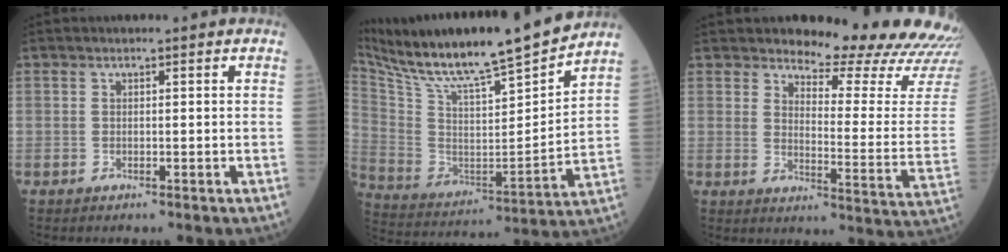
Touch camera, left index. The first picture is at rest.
{"total": 23.6, "force": [20.4, 1.4, 11.8], "torque": [-0.220, -0.026, 0.334]}
{"total": 17.1, "force": [16.3, 0.6, 5.1], "torque": [-0.064, -0.119, 0.178]}